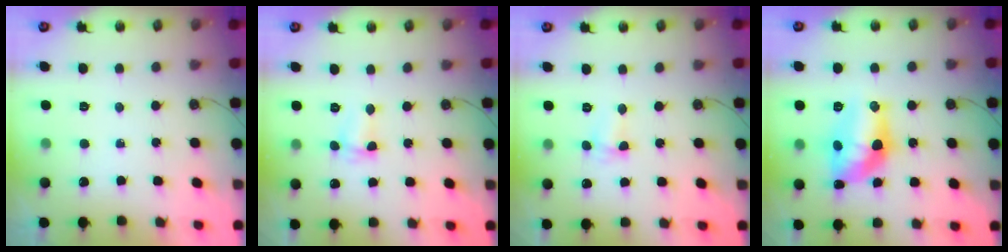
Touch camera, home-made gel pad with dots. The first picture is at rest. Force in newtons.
{"total": 2.5, "press": 2.5, "slide": 0.4}
{"total": 1.7, "press": 1.5, "slide": 0.7}
{"total": 12.7, "press": 12.7, "slide": 0.4}